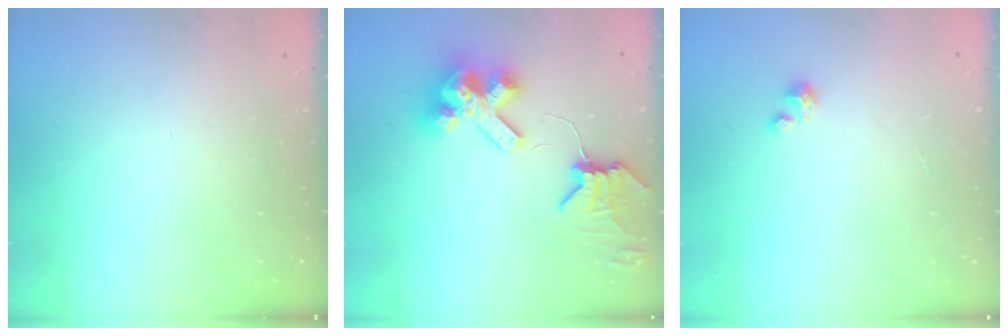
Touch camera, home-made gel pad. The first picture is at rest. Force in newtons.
{"total": 10.6, "press": 10.5, "slide": 1.4}
{"total": 0.6, "press": 0.6, "slide": 0.3}